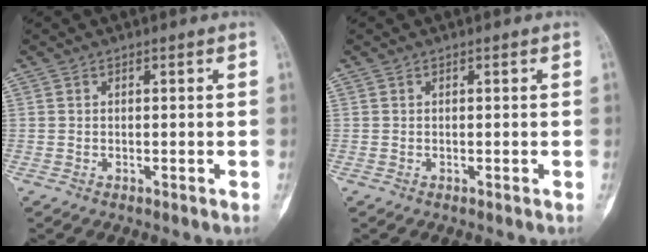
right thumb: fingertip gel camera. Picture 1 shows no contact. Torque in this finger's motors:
{"motor_torque": [-0.01, 0.00, 0.07, 0.00, 0.01]}